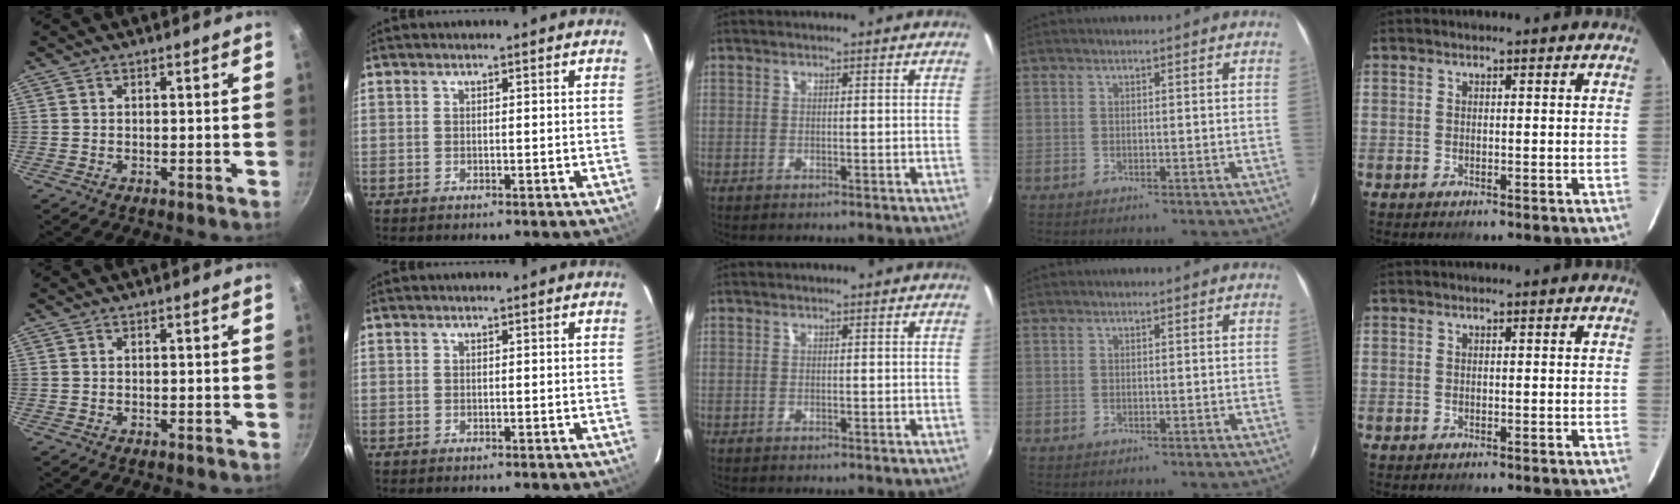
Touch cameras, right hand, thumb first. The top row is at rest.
{}